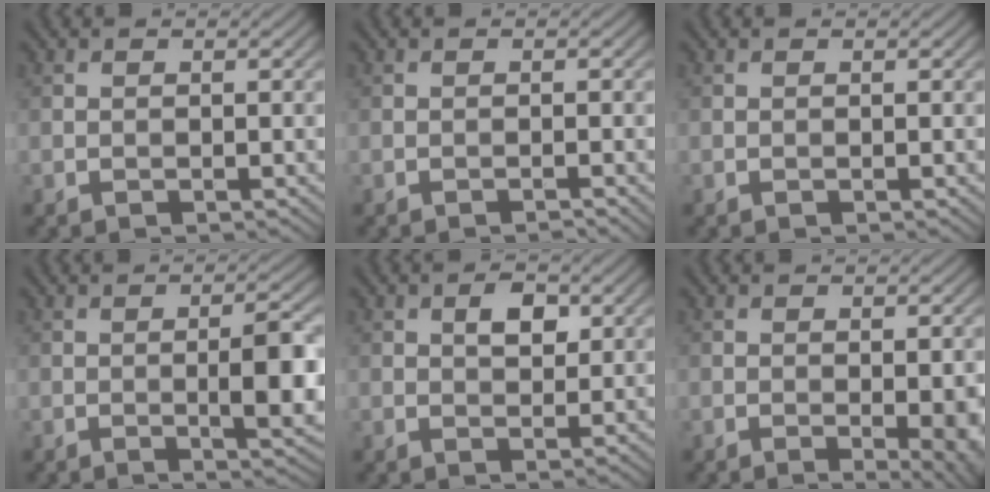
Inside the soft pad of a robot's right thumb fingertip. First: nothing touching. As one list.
[{"total": 0.8, "force": [-0.6, -0.1, 0.5], "torque": [-0.008, 0.002, -0.015]}, {"total": 0.0}, {"total": 5.5, "force": [-0.5, 1.3, 5.3], "torque": [-0.086, 0.000, -0.006]}, {"total": 3.0, "force": [1.1, 1.6, 2.3], "torque": [-0.037, 0.001, 0.019]}, {"total": 3.4, "force": [-0.6, 0.6, 3.3], "torque": [-0.048, -0.007, -0.005]}]